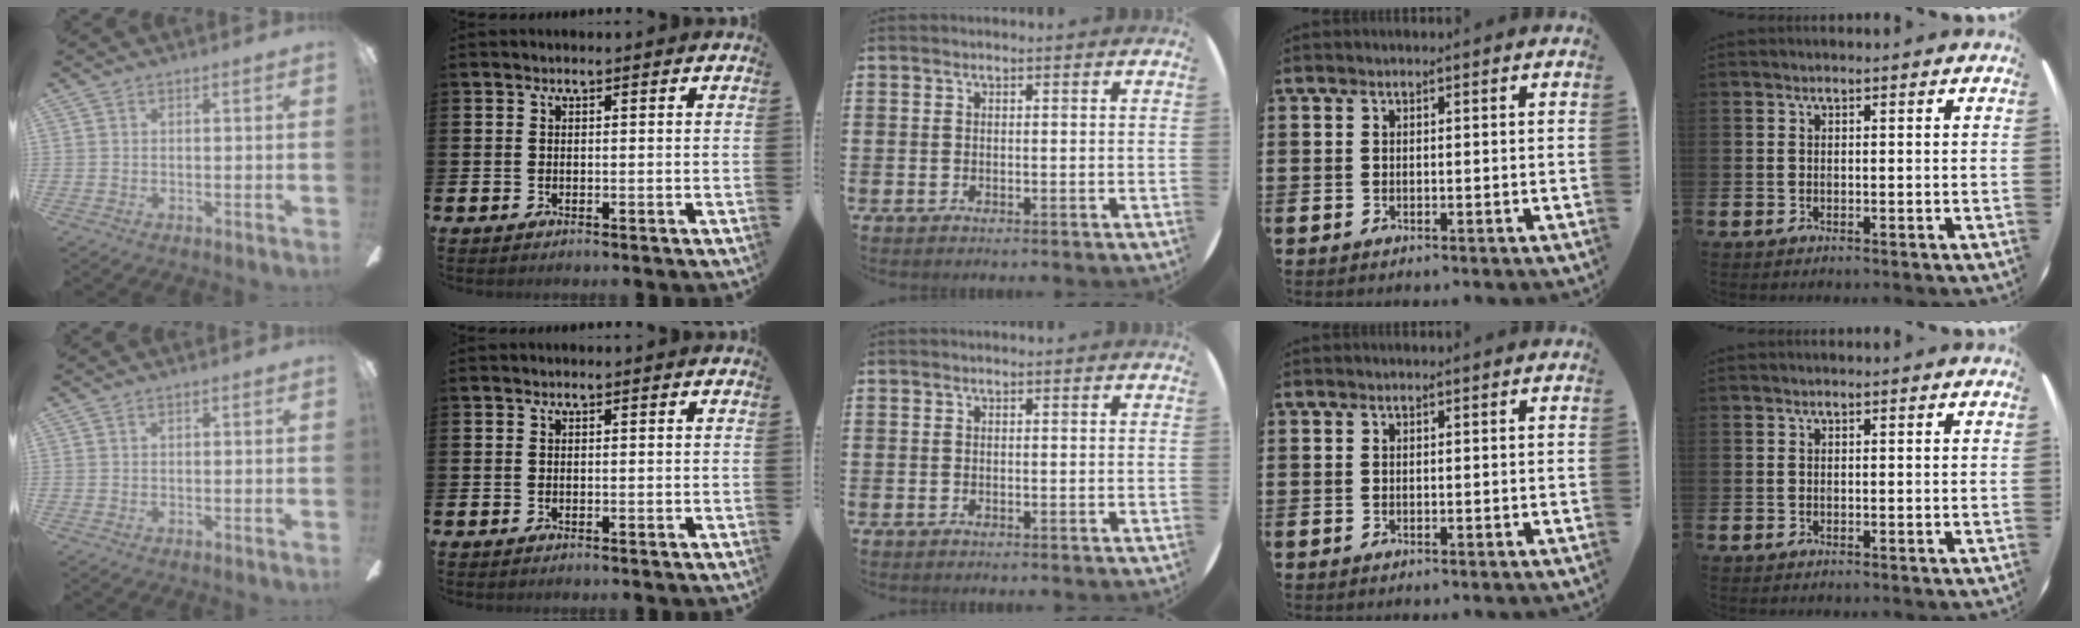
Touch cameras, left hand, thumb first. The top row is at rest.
{}